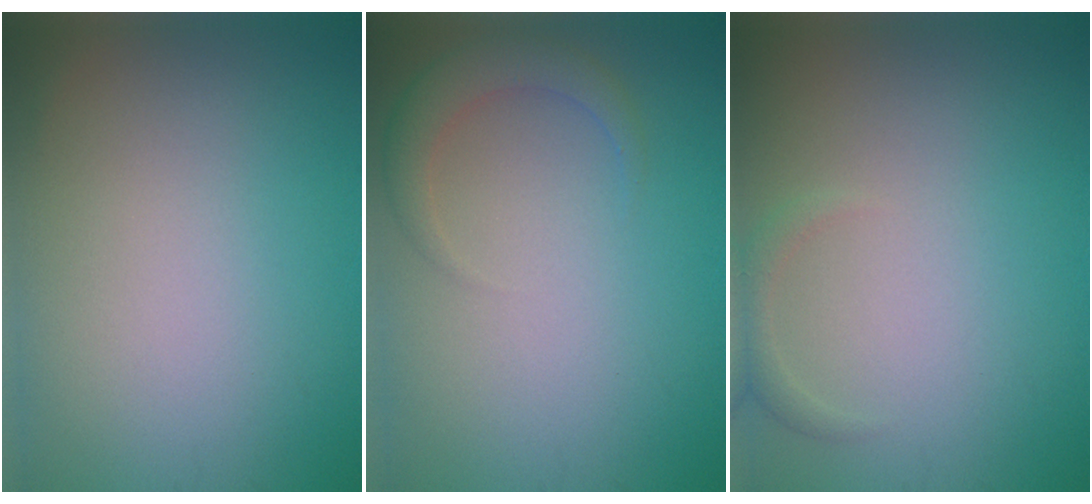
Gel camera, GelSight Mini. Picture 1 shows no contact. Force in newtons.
{"total": 2.7, "press": 2.7, "slide": 0.2}
{"total": 1.2, "press": 1.2, "slide": 0.2}